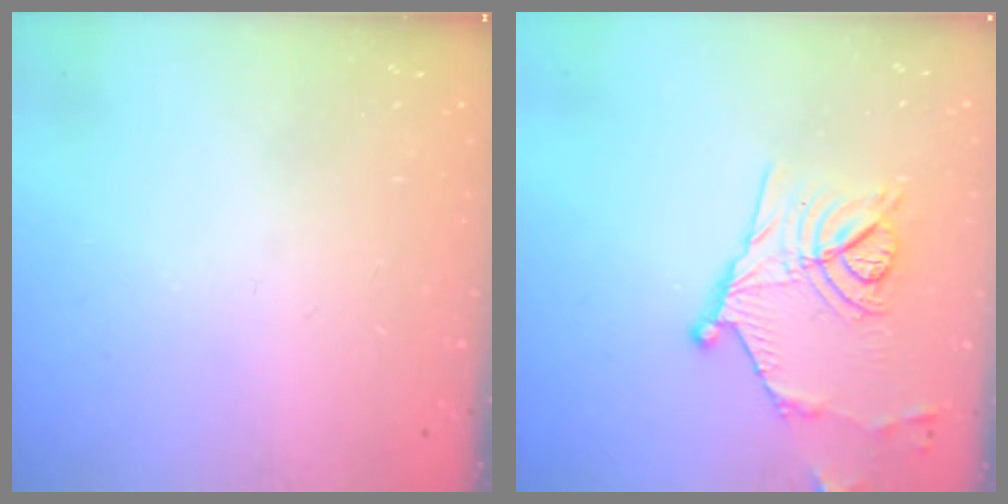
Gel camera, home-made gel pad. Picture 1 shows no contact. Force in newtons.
{"total": 14.8, "press": 14.6, "slide": 2.2}